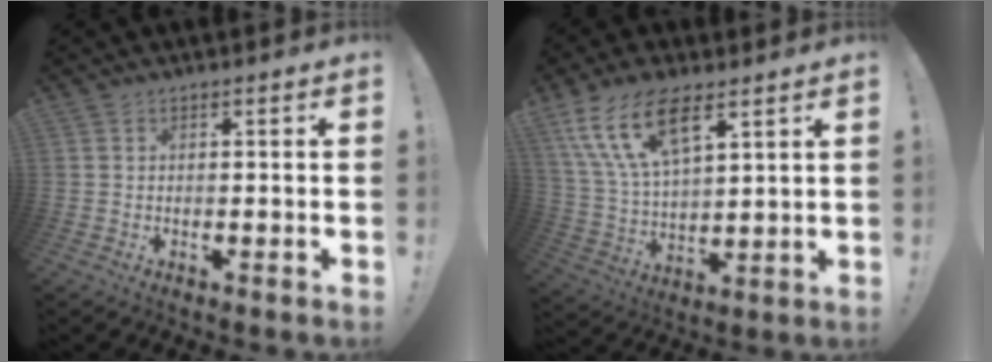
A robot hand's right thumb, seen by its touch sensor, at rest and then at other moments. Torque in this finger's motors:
{"motor_torque": [0.45, 0.58, 1.29, 1.24, 0.53]}